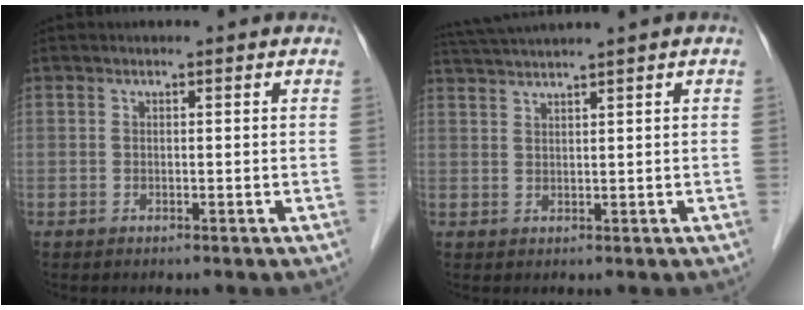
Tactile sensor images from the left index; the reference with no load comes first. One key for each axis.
{"total": 4.9, "fx": 4.2, "fy": -1.6, "fz": 2.0, "tx": -0.042, "ty": 0.012, "tz": 0.085}